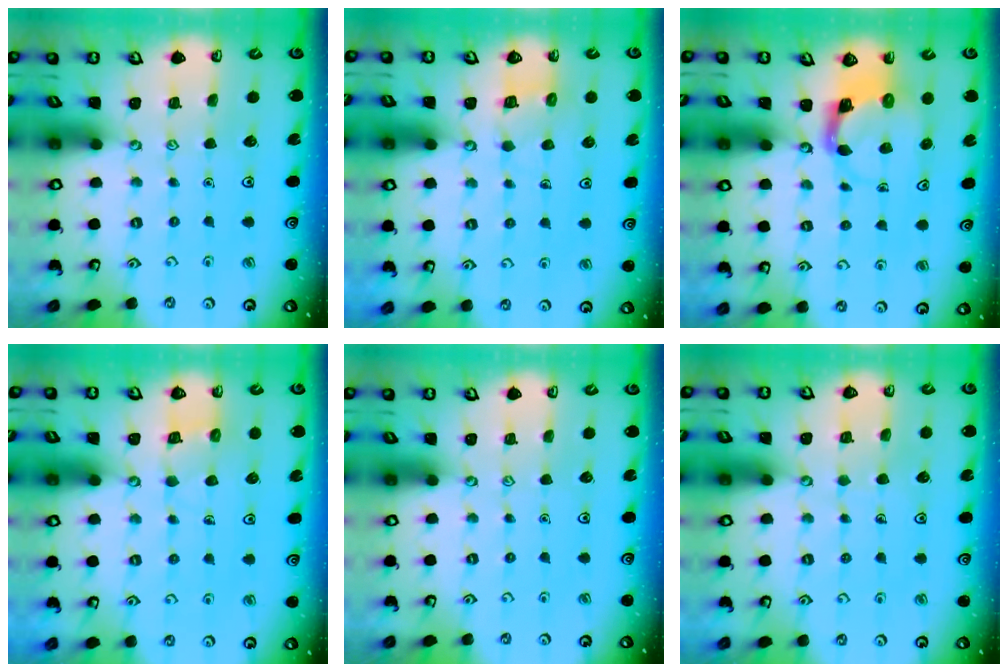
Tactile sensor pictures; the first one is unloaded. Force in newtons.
{"total": 5.2, "press": 5.2, "slide": 0.5}
{"total": 3.9, "press": 3.9, "slide": 0.7}
{"total": 5.8, "press": 5.7, "slide": 0.5}
{"total": 0.0}
{"total": 3.4, "press": 3.4, "slide": 0.3}